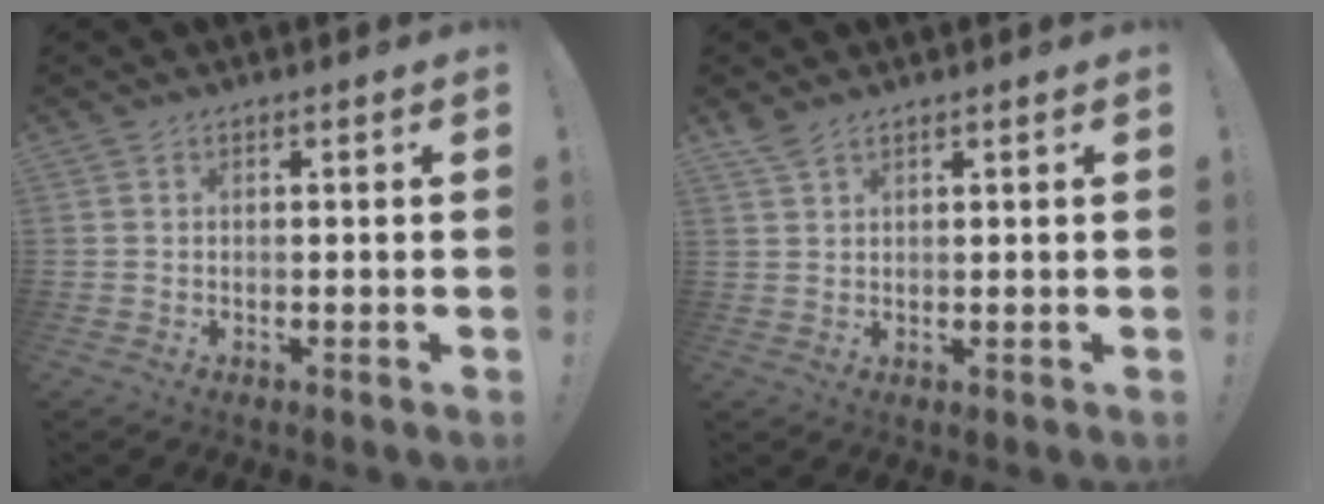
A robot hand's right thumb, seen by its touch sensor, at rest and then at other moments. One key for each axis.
{"total": 2.8, "fx": 2.3, "fy": 0.6, "fz": 1.4, "tx": -0.025, "ty": -0.015, "tz": 0.042}